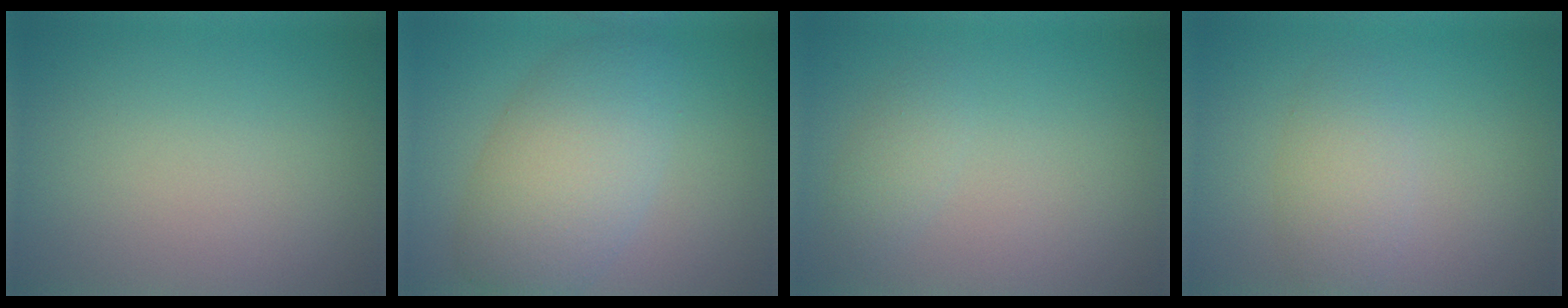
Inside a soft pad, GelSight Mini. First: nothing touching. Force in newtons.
{"total": 5.4, "press": 5.4, "slide": 0.5}
{"total": 1.5, "press": 1.5, "slide": 0.1}
{"total": 2.8, "press": 2.8, "slide": 0.2}